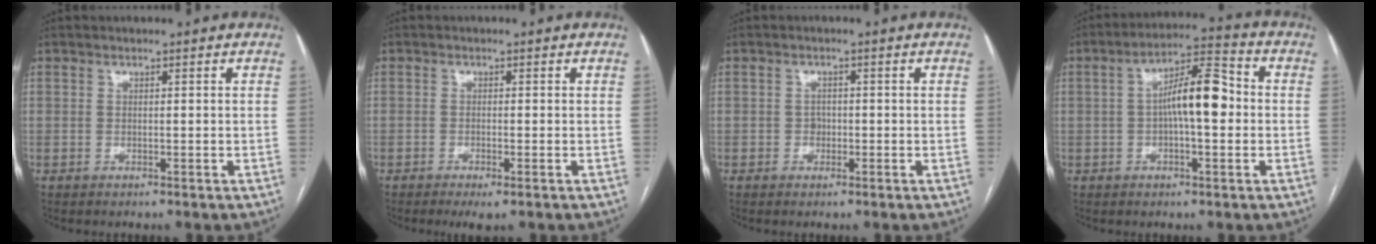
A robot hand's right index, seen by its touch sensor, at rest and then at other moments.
{"total": 2.6, "force": [-1.4, 0.3, 2.1], "torque": [-0.032, -0.005, -0.021]}
{"total": 1.4, "force": [-0.3, 1.2, 0.5], "torque": [-0.005, 0.007, -0.002]}
{"total": 9.4, "force": [0.0, 2.4, 9.1], "torque": [-0.159, 0.029, -0.004]}